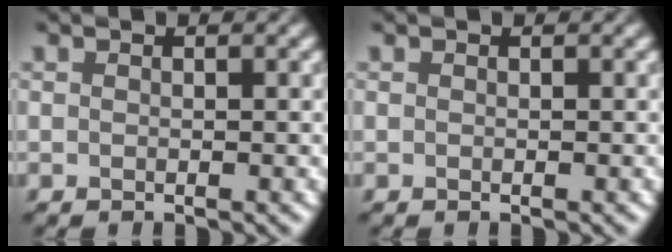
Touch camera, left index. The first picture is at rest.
{"total": 0.0}